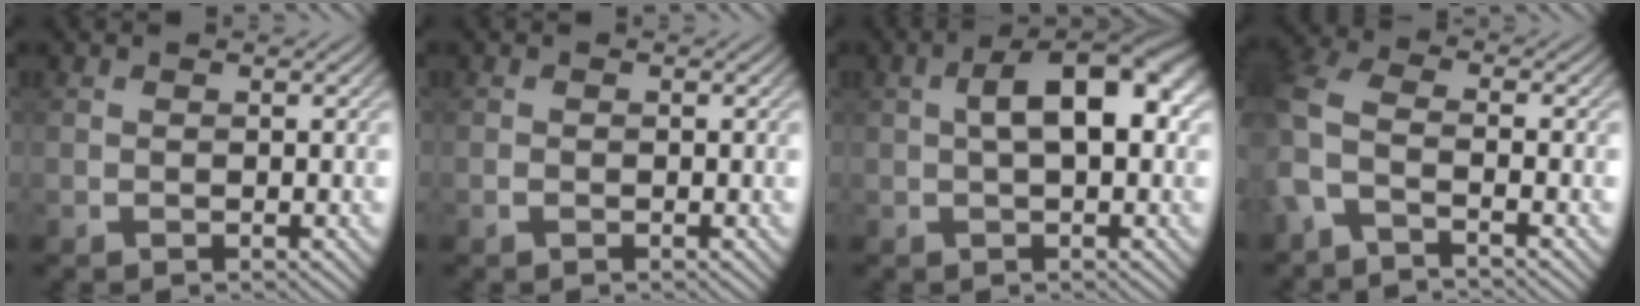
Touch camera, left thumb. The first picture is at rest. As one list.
[{"total": 0.7, "force": [-0.4, 0.5, 0.4], "torque": [-0.010, -0.002, -0.008]}, {"total": 7.3, "force": [1.2, 3.6, 6.2], "torque": [-0.101, 0.010, 0.021]}, {"total": 5.3, "force": [-2.3, 2.2, 4.3], "torque": [-0.107, -0.002, -0.064]}]